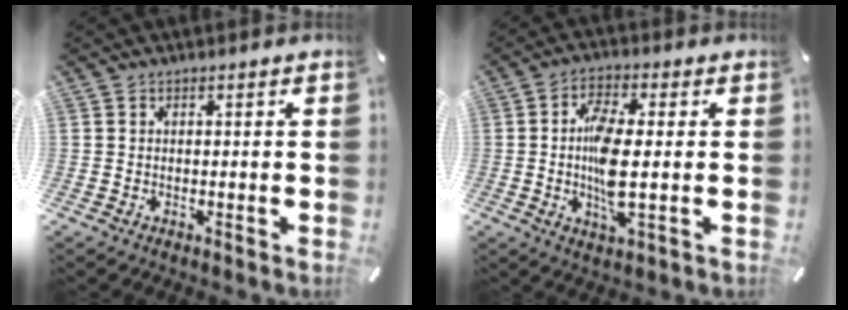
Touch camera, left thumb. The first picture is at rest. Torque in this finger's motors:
{"motor_torque": [0.40, 0.40, 0.82, 0.35, 0.15]}